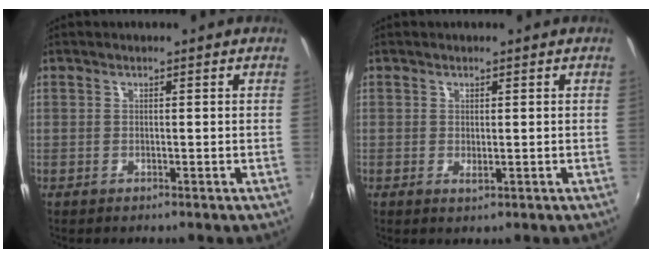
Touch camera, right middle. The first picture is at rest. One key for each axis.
{"total": 1.0, "fx": 0.0, "fy": 0.3, "fz": 0.9, "tx": -0.015, "ty": -0.001, "tz": 0.002}